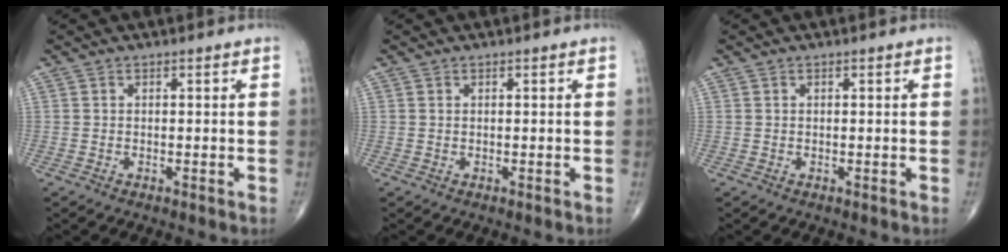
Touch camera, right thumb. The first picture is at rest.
{"total": 0.0}
{"total": 0.0}